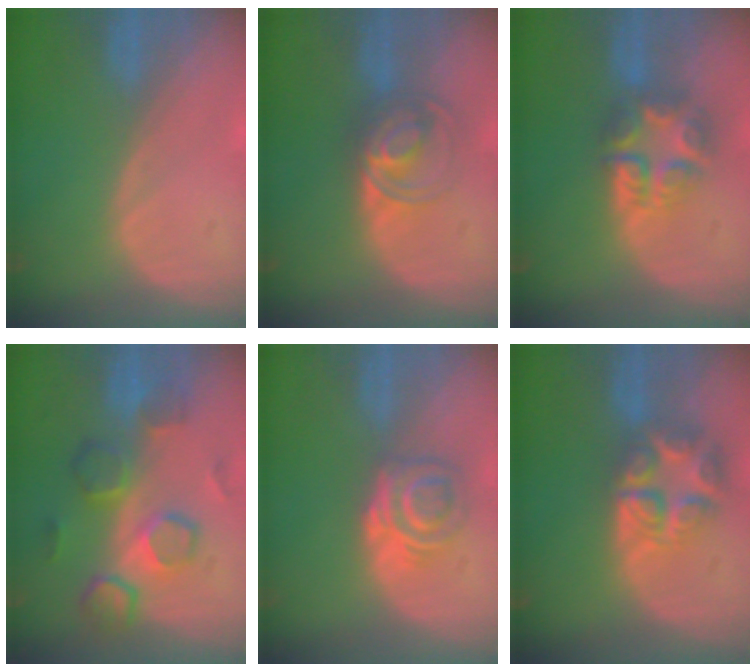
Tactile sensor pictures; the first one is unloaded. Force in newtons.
{"total": 6.9, "press": 5.9, "slide": 3.5}
{"total": 7.6, "press": 6.6, "slide": 3.7}
{"total": 8.5, "press": 8.4, "slide": 1.4}
{"total": 6.2, "press": 5.1, "slide": 3.6}
{"total": 8.2, "press": 7.2, "slide": 3.9}